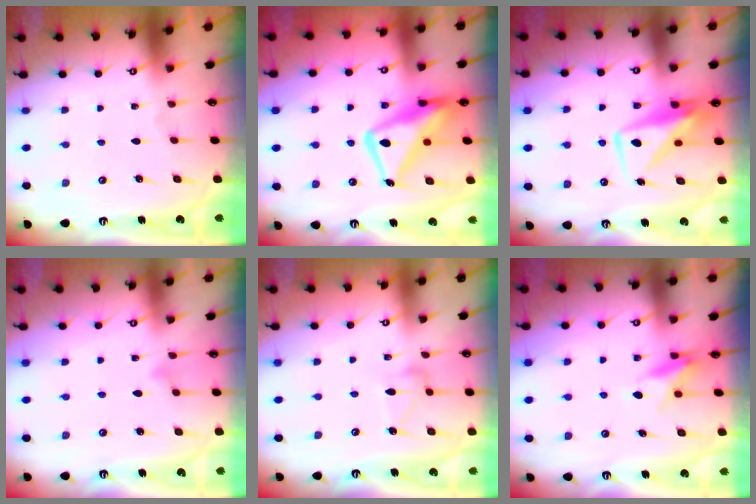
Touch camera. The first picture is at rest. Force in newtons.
{"total": 16.8, "press": 16.8, "slide": 1.7}
{"total": 8.5, "press": 8.5, "slide": 0.8}
{"total": 3.8, "press": 3.8, "slide": 0.4}
{"total": 9.9, "press": 9.9, "slide": 0.4}
{"total": 8.8, "press": 8.7, "slide": 0.8}